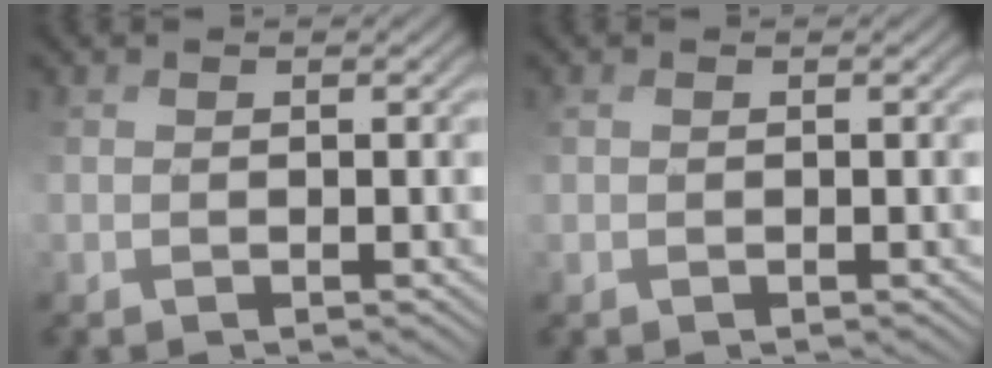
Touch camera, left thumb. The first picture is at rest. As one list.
[{"total": 0.0}]